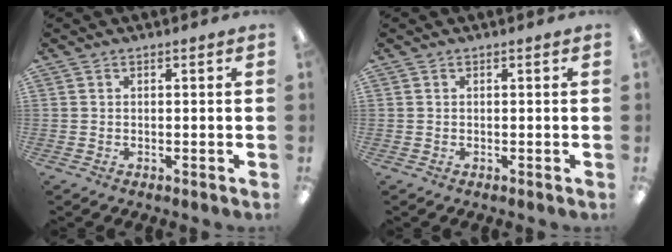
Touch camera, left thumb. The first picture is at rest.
{"total": 0.0}